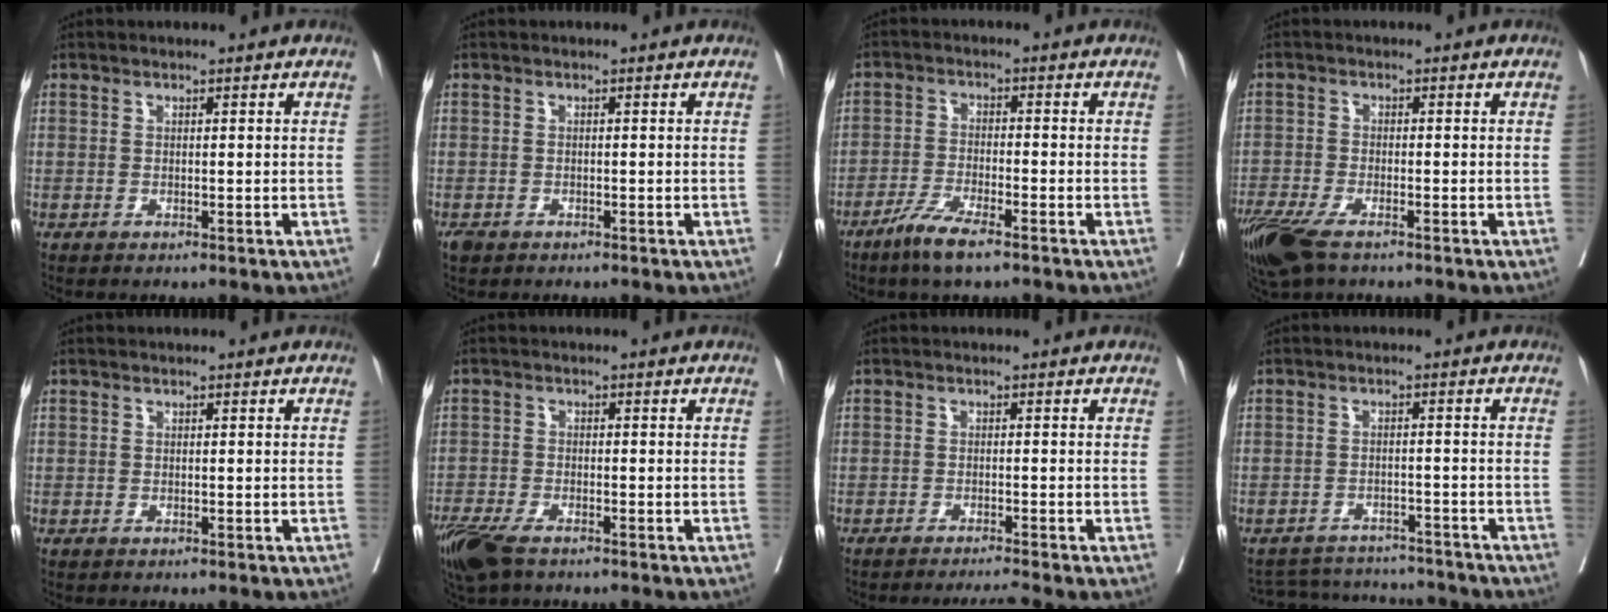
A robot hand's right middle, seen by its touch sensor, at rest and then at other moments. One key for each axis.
{"total": 1.3, "fx": -1.0, "fy": 0.7, "fz": 0.5, "tx": -0.015, "ty": -0.001, "tz": -0.015}
{"total": 5.7, "fx": -4.0, "fy": 0.6, "fz": 4.1, "tx": -0.084, "ty": -0.010, "tz": -0.076}
{"total": 8.5, "fx": -5.9, "fy": 2.7, "fz": 5.5, "tx": -0.107, "ty": -0.020, "tz": -0.108}
{"total": 0.0}
{"total": 7.7, "fx": -5.6, "fy": 2.7, "fz": 4.6, "tx": -0.088, "ty": -0.015, "tz": -0.101}
{"total": 3.5, "fx": -3.0, "fy": -1.4, "fz": 0.9, "tx": -0.011, "ty": -0.007, "tz": -0.050}
{"total": 9.7, "fx": -9.4, "fy": 2.2, "fz": 0.6, "tx": -0.009, "ty": 0.014, "tz": -0.129}